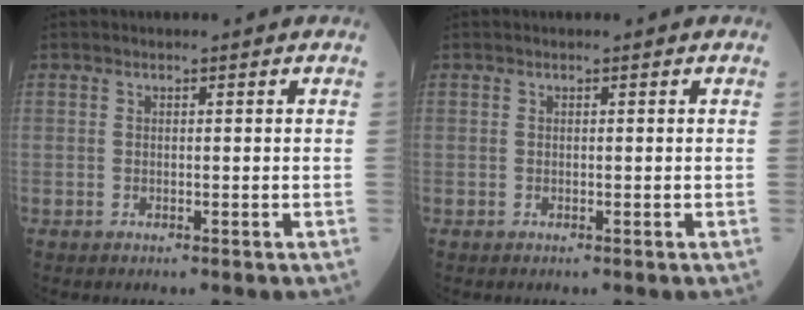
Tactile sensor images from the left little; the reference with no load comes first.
{"total": 0.0}